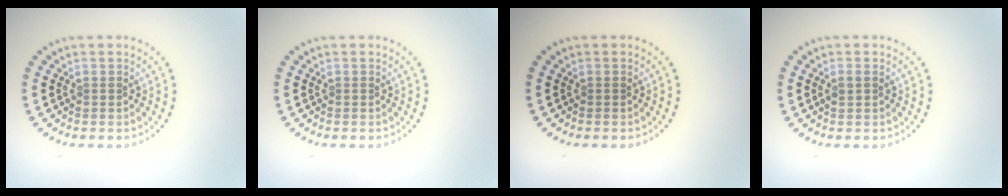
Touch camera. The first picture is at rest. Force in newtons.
{"total": 0.0}
{"total": 0.0}
{"total": 1.0, "press": 0.9, "slide": 0.3}